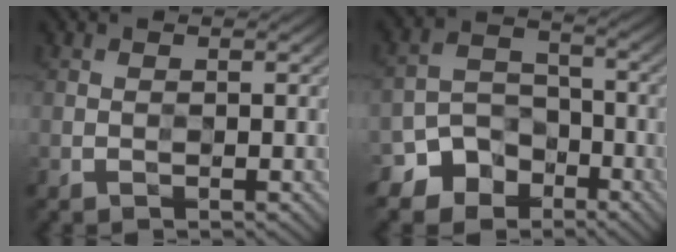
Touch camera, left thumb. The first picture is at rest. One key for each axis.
{"total": 8.5, "fx": -5.9, "fy": 5.6, "fz": 2.3, "tx": -0.055, "ty": -0.008, "tz": -0.111}